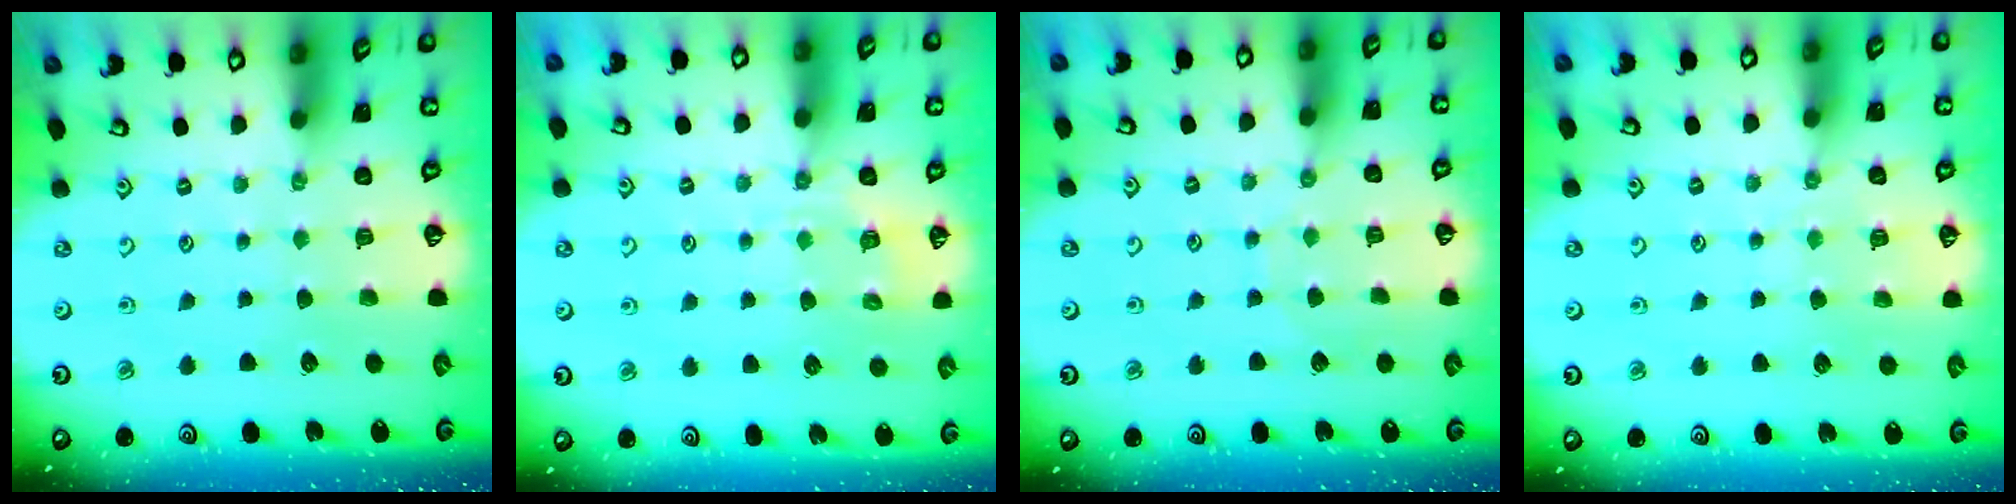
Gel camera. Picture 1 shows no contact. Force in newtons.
{"total": 5.8, "press": 5.7, "slide": 1.2}
{"total": 4.8, "press": 4.7, "slide": 0.5}
{"total": 3.8, "press": 3.8, "slide": 0.5}